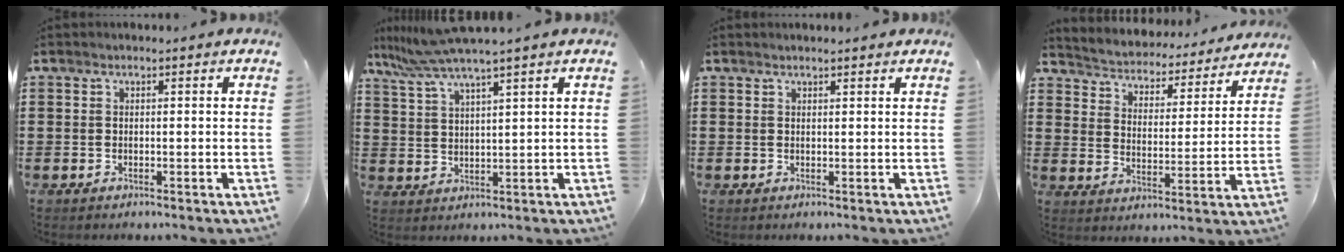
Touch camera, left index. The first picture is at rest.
{"total": 6.3, "force": [5.1, -0.3, 3.7], "torque": [-0.089, -0.018, 0.090]}
{"total": 0.9, "force": [0.9, 0.2, 0.2], "torque": [-0.005, 0.000, 0.018]}
{"total": 3.7, "force": [3.6, 0.2, -0.3], "torque": [-0.018, -0.038, 0.054]}